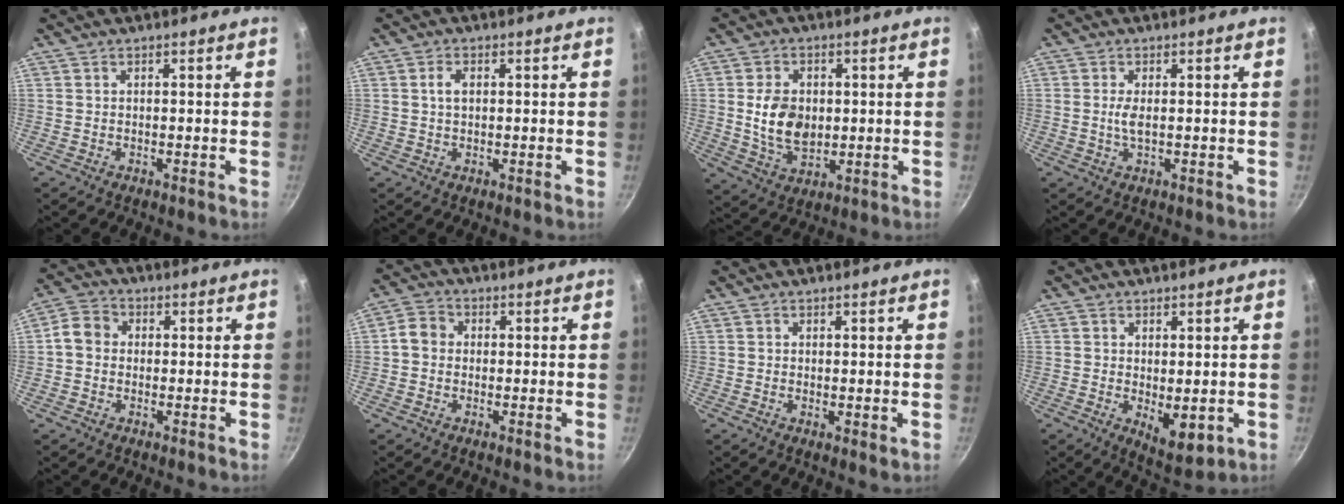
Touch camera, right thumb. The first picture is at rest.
{"total": 2.3, "force": [0.4, 1.3, 1.8], "torque": [-0.028, 0.003, 0.007]}
{"total": 9.8, "force": [0.6, 6.8, 7.0], "torque": [-0.114, -0.013, 0.016]}
{"total": 2.4, "force": [0.1, 0.8, 2.3], "torque": [-0.052, -0.001, 0.002]}
{"total": 5.2, "force": [0.0, 4.4, 2.6], "torque": [-0.032, 0.012, -0.018]}
{"total": 3.3, "force": [-0.1, 2.9, 1.7], "torque": [-0.027, 0.008, -0.012]}
{"total": 1.3, "force": [0.5, 0.7, 1.0], "torque": [-0.014, -0.013, 0.003]}
{"total": 6.5, "force": [-0.3, 3.4, 5.6], "torque": [-0.065, -0.019, 0.005]}